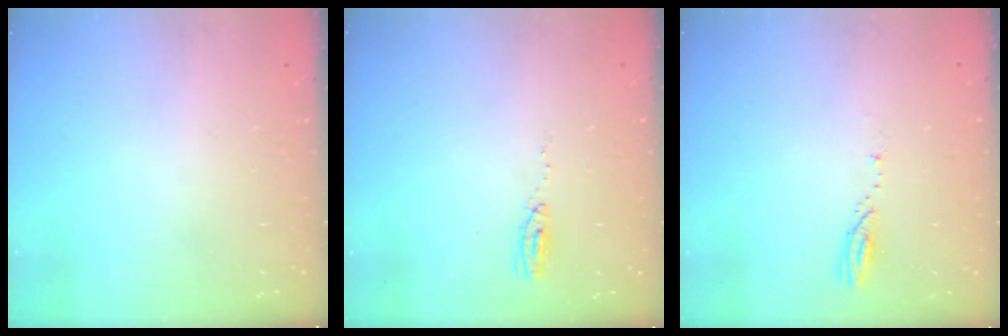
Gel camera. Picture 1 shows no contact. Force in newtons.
{"total": 4.0, "press": 3.9, "slide": 1.2}
{"total": 3.0, "press": 3.0, "slide": 0.2}